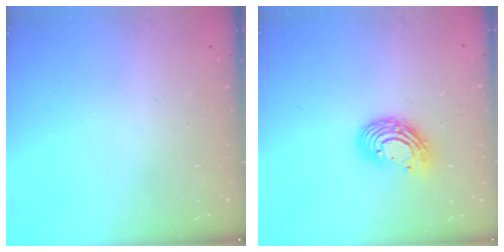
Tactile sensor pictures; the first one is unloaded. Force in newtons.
{"total": 11.4, "press": 11.4, "slide": 0.8}